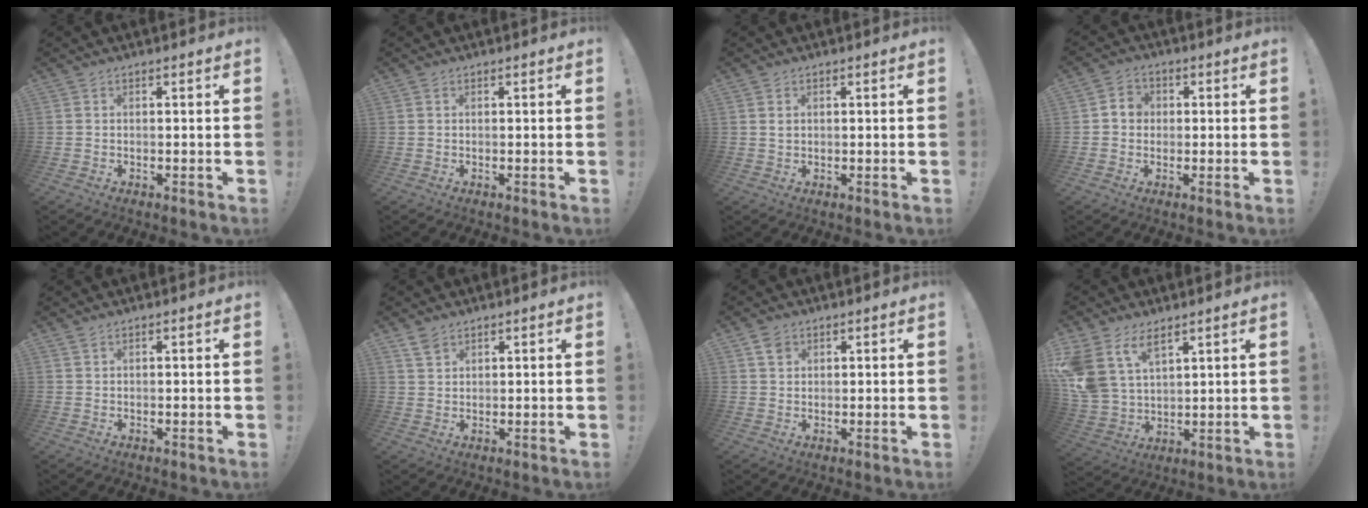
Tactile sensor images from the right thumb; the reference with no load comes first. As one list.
[{"total": 0.0}, {"total": 1.1, "force": [0.4, 0.9, 0.5], "torque": [-0.002, -0.001, 0.006]}, {"total": 4.5, "force": [0.1, 4.1, 1.9], "torque": [-0.028, 0.010, 0.002]}, {"total": 0.8, "force": [0.6, 0.5, 0.3], "torque": [-0.011, 0.002, 0.013]}, {"total": 3.6, "force": [2.7, 2.0, 1.2], "torque": [-0.012, -0.017, 0.050]}, {"total": 3.0, "force": [1.7, 2.2, 1.0], "torque": [-0.007, -0.005, 0.029]}, {"total": 11.8, "force": [7.6, 6.9, 5.8], "torque": [-0.148, -0.047, 0.149]}]